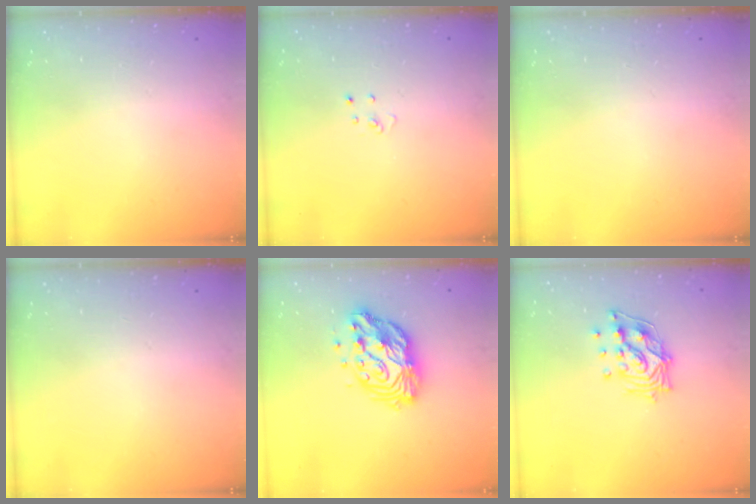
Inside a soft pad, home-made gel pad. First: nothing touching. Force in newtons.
{"total": 3.1, "press": 3.1, "slide": 0.2}
{"total": 0.0}
{"total": 0.0}
{"total": 13.4, "press": 13.4, "slide": 1.2}
{"total": 12.9, "press": 12.8, "slide": 1.2}